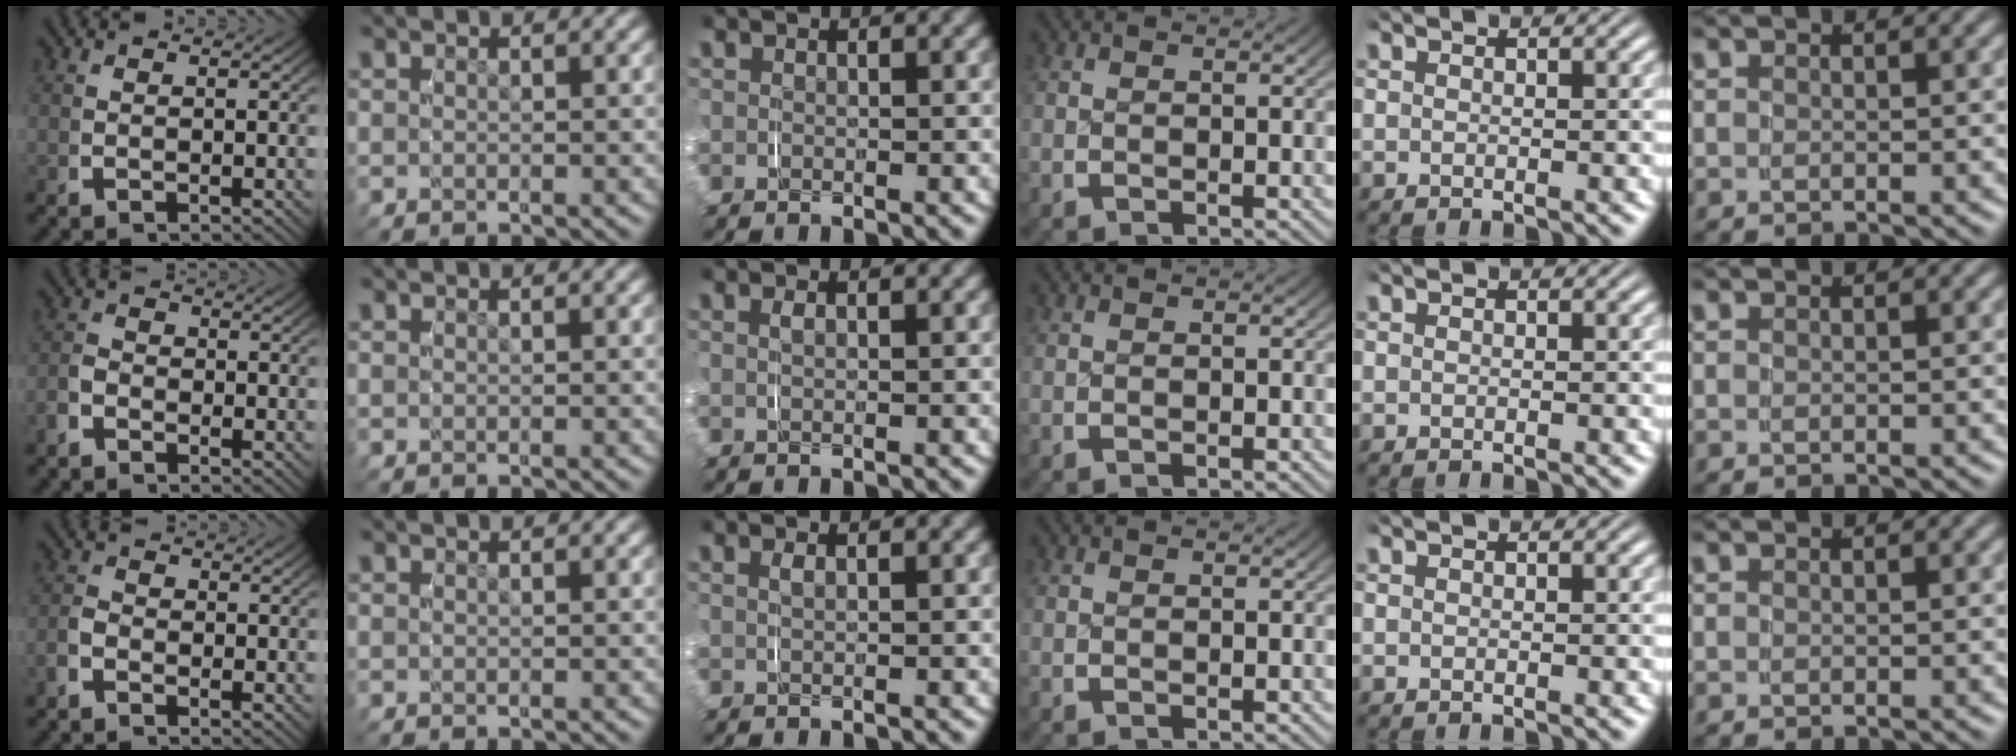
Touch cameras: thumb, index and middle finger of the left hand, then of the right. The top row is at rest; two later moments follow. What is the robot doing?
{"motion": "grasp_and_lifting", "object": "paper"}